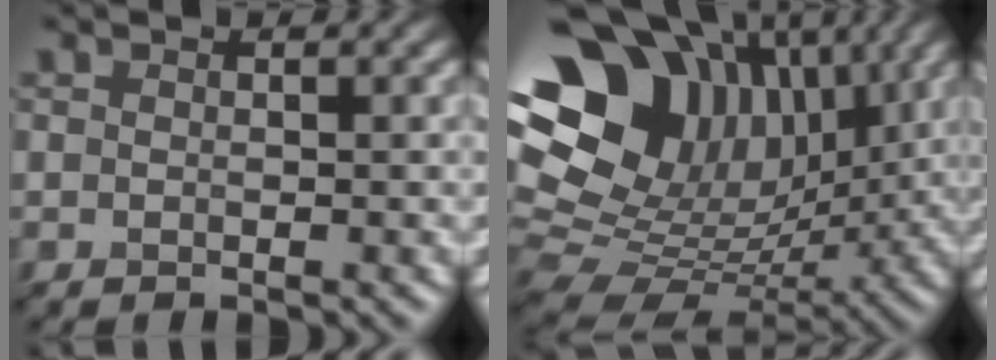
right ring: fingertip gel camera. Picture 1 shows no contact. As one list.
[{"total": 16.9, "force": [6.3, 12.5, 9.4], "torque": [-0.193, 0.034, 0.139]}]